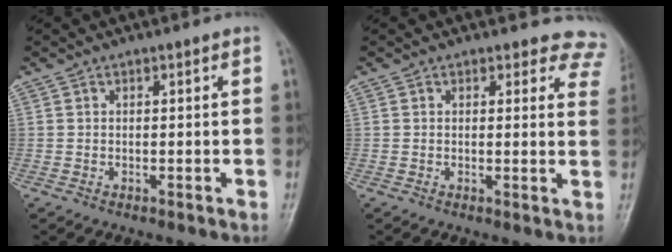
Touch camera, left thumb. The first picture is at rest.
{"total": 8.1, "force": [7.3, 3.4, 0.3], "torque": [0.059, -0.032, 0.041]}